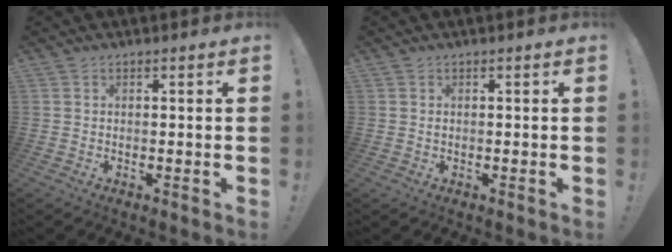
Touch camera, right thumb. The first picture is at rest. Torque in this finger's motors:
{"motor_torque": [0.03, 0.11, 0.09, -0.15, 0.00]}